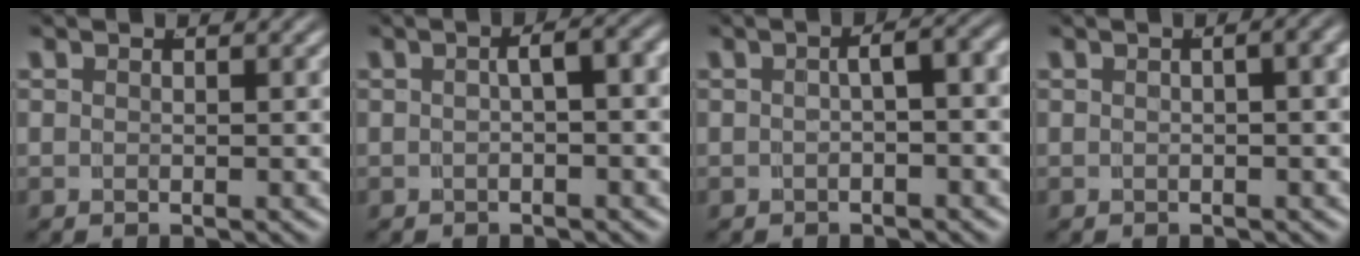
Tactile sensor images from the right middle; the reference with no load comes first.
{"total": 2.7, "force": [0.0, 0.6, 2.6], "torque": [-0.026, 0.010, 0.000]}
{"total": 2.9, "force": [-0.1, 0.8, 2.8], "torque": [-0.025, 0.011, -0.003]}
{"total": 2.0, "force": [0.2, 0.1, 2.0], "torque": [-0.018, 0.012, 0.004]}